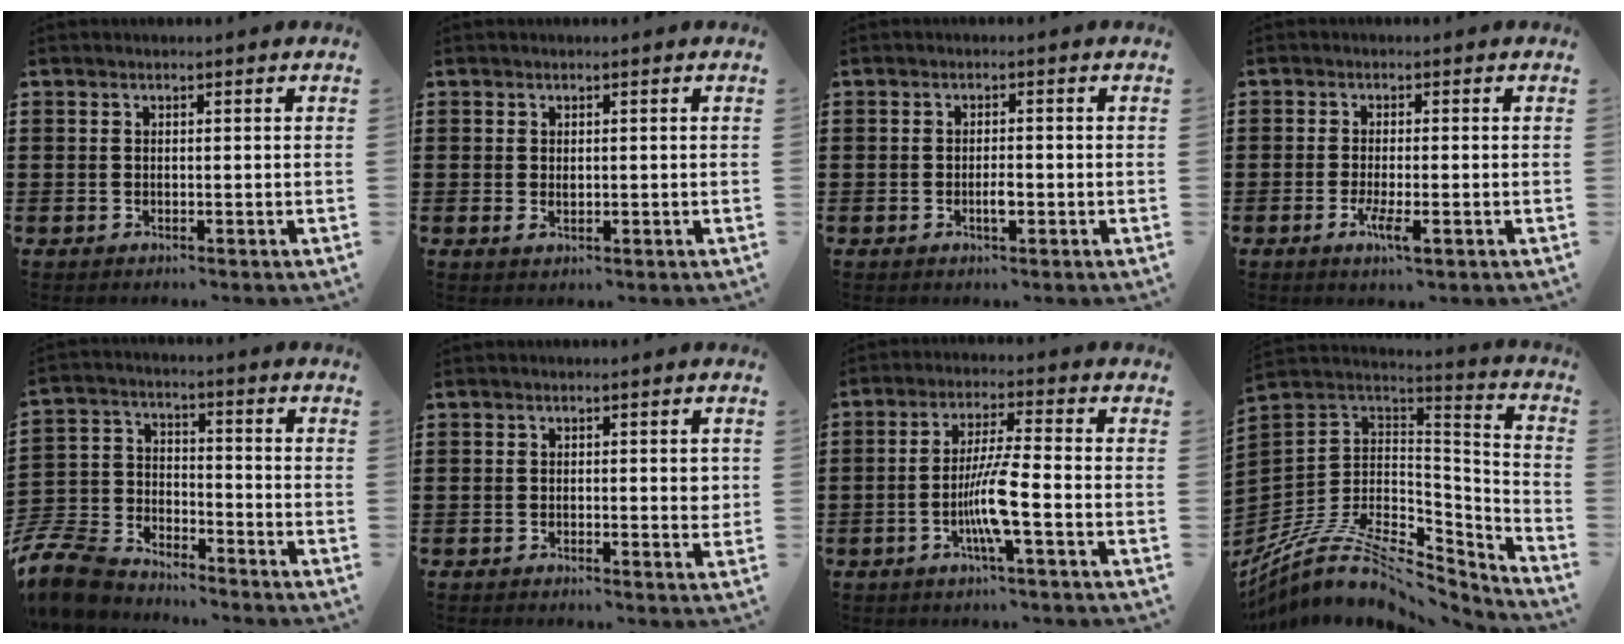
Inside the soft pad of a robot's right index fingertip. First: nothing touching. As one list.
[{"total": 0.9, "force": [0.1, 0.5, 0.8], "torque": [-0.016, 0.004, 0.001]}, {"total": 2.4, "force": [-0.7, 0.7, 2.1], "torque": [-0.039, 0.002, -0.013]}, {"total": 3.8, "force": [-1.7, 0.6, 3.3], "torque": [-0.068, -0.013, -0.031]}, {"total": 9.0, "force": [-8.5, 2.2, 1.8], "torque": [-0.064, 0.012, -0.175]}, {"total": 1.7, "force": [-0.3, 0.4, 1.6], "torque": [-0.030, -0.003, -0.006]}, {"total": 7.5, "force": [-2.5, 0.4, 7.1], "torque": [-0.140, -0.011, -0.052]}, {"total": 10.8, "force": [-6.8, 5.1, 6.6], "torque": [-0.146, 0.003, -0.127]}]